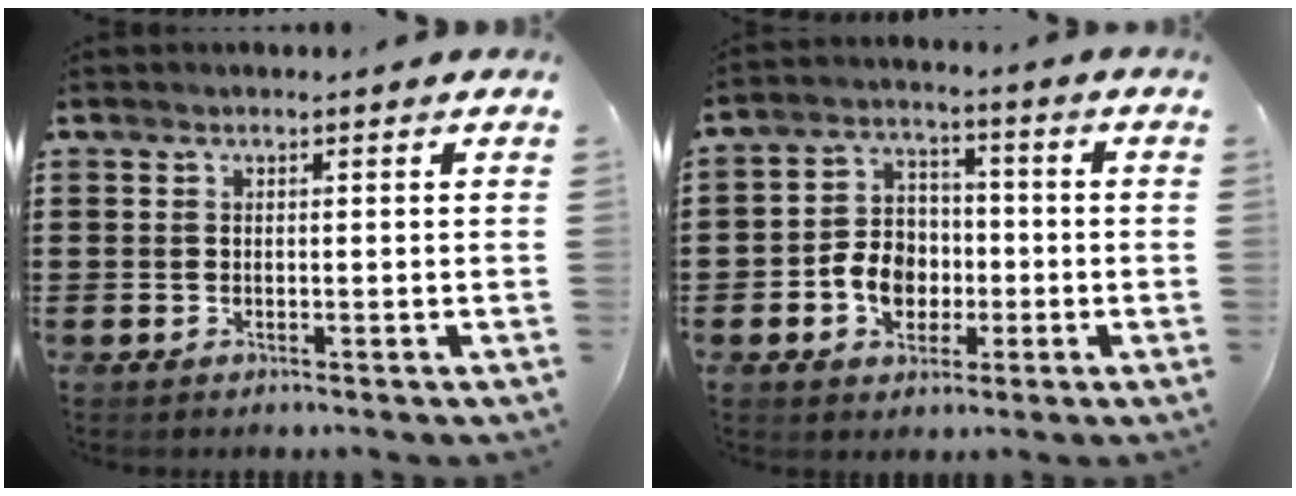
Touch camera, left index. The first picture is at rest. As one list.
[{"total": 6.7, "force": [-1.9, 5.6, 3.3], "torque": [-0.082, 0.014, -0.037]}]